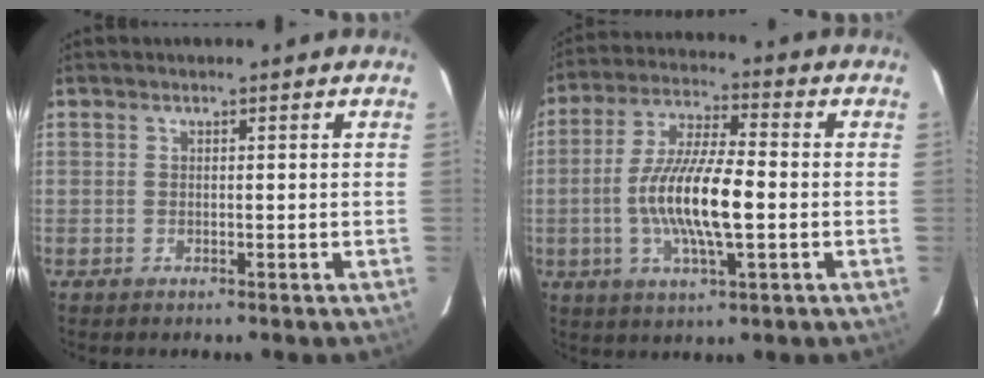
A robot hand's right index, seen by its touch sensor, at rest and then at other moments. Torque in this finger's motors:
{"motor_torque": [1.74, -0.37, 0.95, 0.21]}